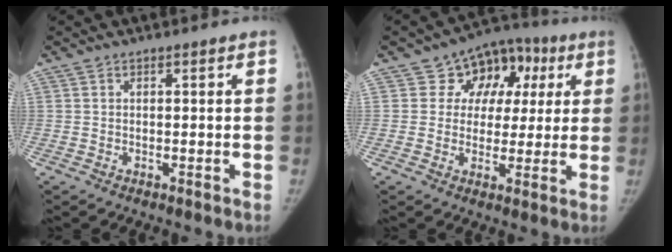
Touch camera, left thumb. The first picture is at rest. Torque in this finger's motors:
{"motor_torque": [-0.27, 0.38, 0.20, 0.28, 0.01]}